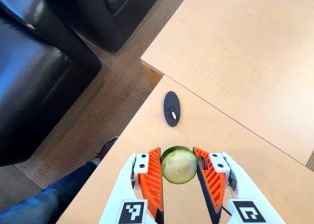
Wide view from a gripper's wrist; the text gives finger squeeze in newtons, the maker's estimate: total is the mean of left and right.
{"total": 10.3, "left": 9.9, "right": 10.6}